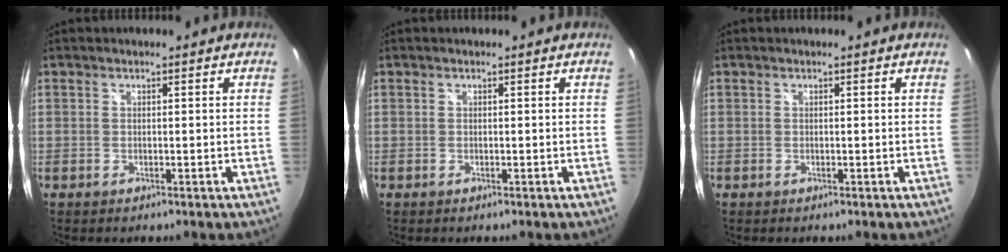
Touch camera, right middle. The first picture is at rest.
{"total": 0.0}
{"total": 0.0}